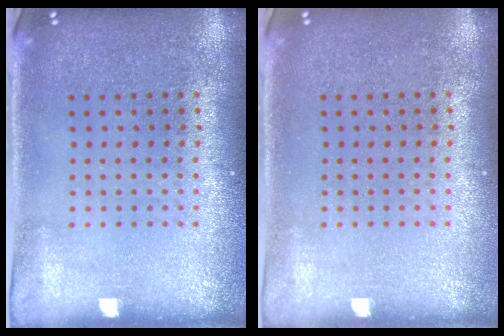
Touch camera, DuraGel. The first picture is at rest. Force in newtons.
{"total": 0.0}